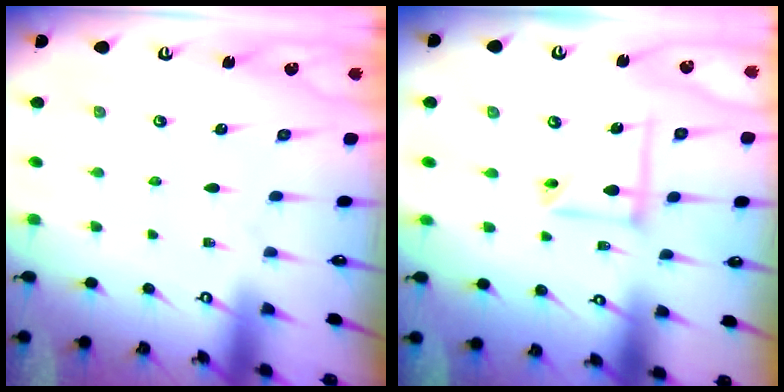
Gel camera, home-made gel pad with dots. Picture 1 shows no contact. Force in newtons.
{"total": 8.7, "press": 8.6, "slide": 0.6}